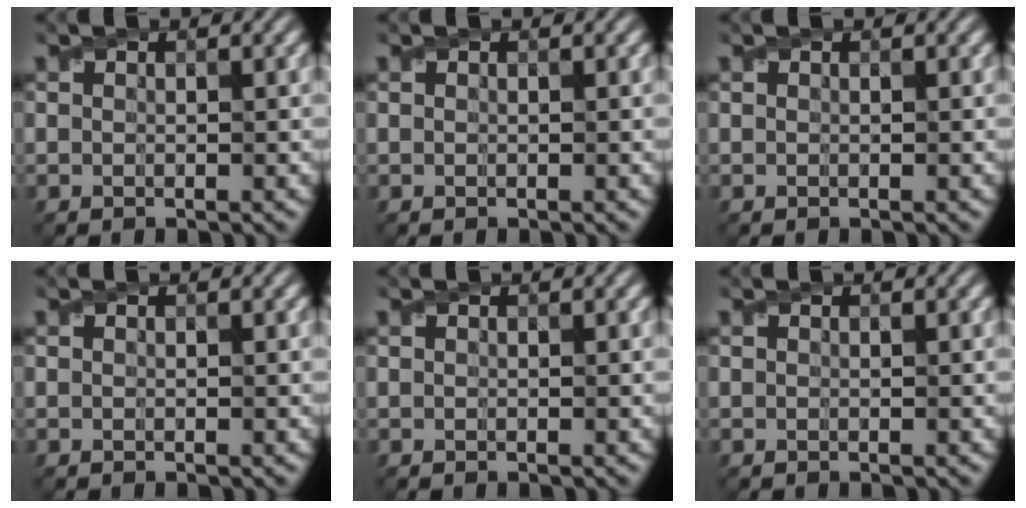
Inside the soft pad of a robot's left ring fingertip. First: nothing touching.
{"total": 0.0}
{"total": 0.0}
{"total": 0.0}
{"total": 0.0}
{"total": 0.0}